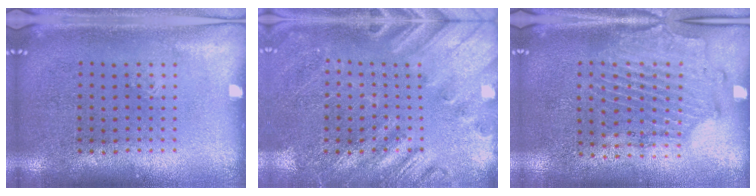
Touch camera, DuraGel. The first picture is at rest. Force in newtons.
{"total": 2.3, "press": 2.2, "slide": 0.7}
{"total": 1.7, "press": 1.4, "slide": 0.9}